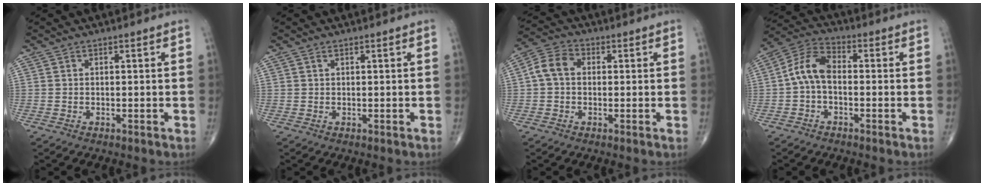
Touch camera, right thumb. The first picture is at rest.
{"total": 0.5, "force": [0.4, 0.2, 0.3], "torque": [-0.008, 0.002, 0.009]}
{"total": 6.0, "force": [0.4, 4.5, 3.9], "torque": [-0.071, 0.020, 0.000]}
{"total": 7.5, "force": [-0.7, 4.4, 6.1], "torque": [-0.113, 0.027, -0.028]}